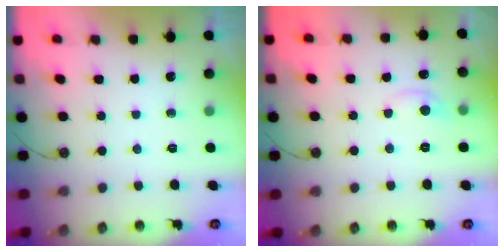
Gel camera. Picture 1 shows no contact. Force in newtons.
{"total": 0.7, "press": 0.2, "slide": 0.7}